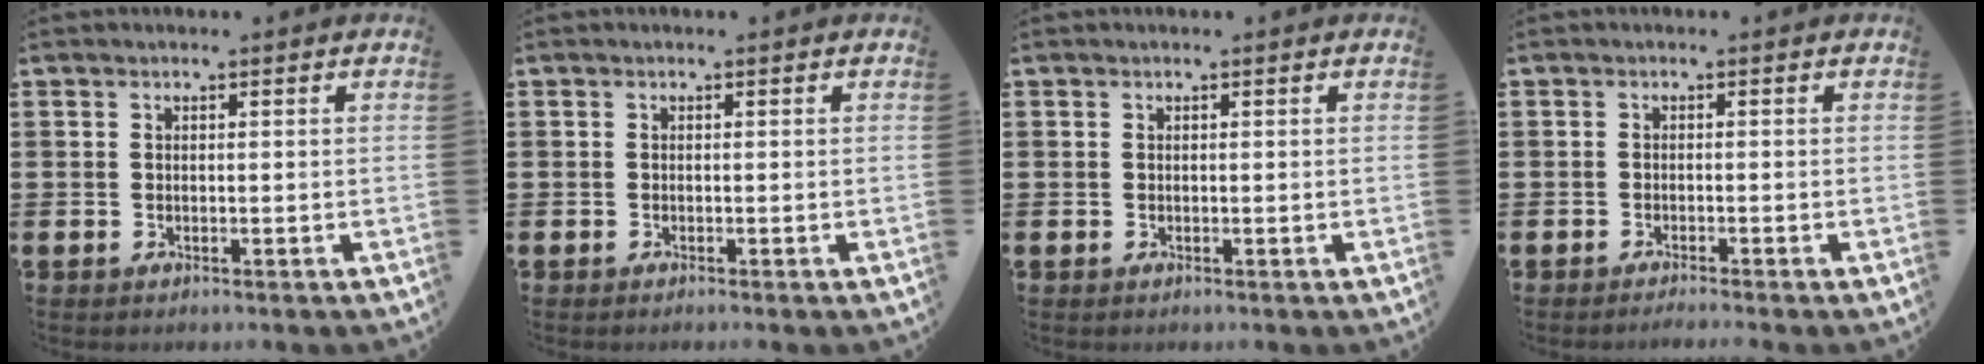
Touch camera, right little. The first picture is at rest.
{"total": 0.0}
{"total": 0.0}
{"total": 0.8, "force": [-0.7, -0.1, 0.3], "torque": [-0.004, -0.003, -0.014]}